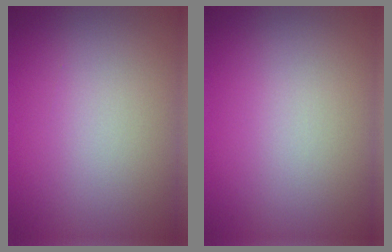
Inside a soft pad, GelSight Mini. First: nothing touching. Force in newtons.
{"total": 0.0}